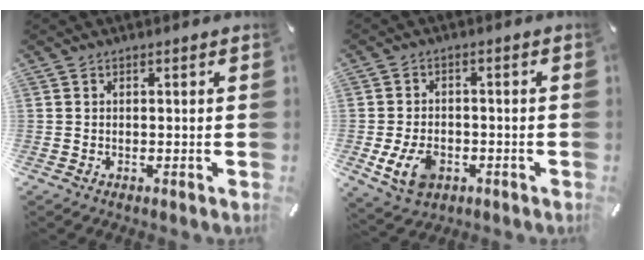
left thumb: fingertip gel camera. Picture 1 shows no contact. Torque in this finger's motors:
{"motor_torque": [0.22, 1.00, 0.07, 0.06, 0.16]}